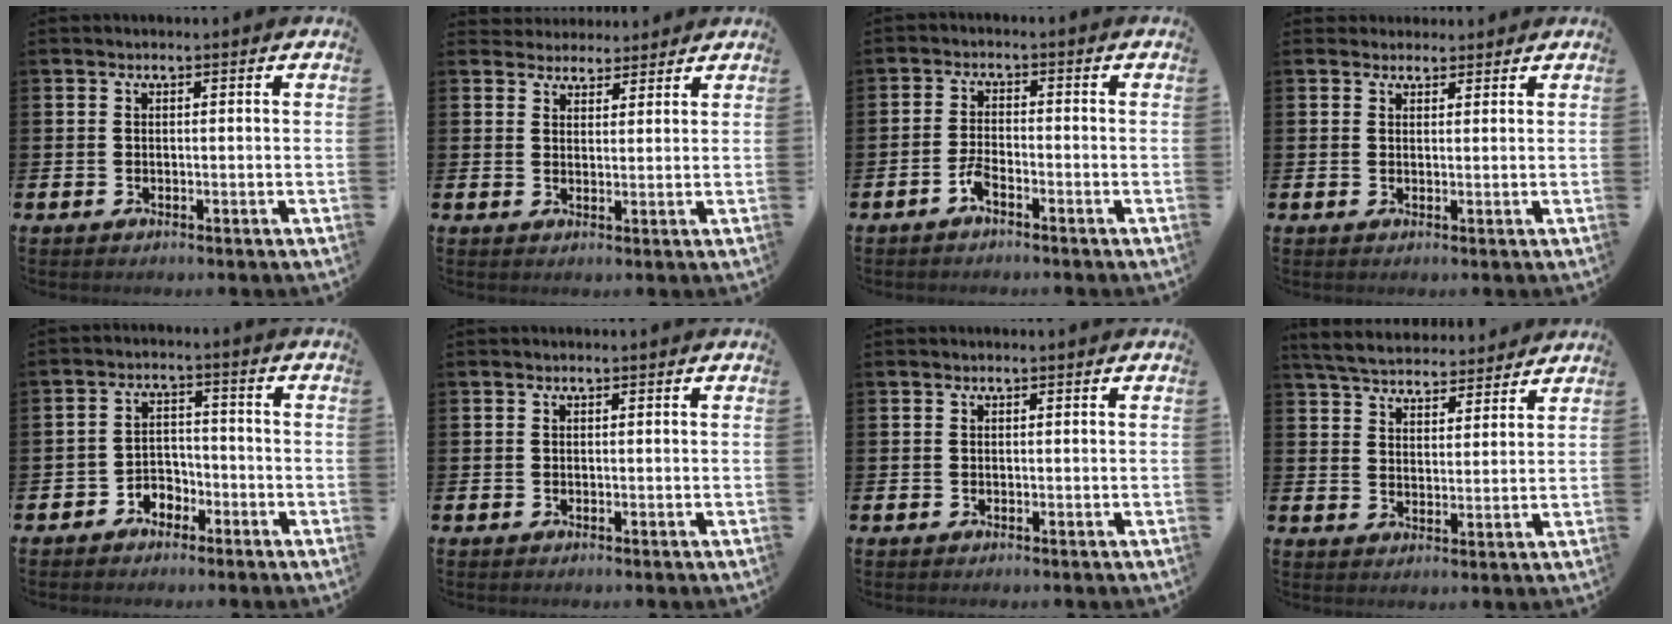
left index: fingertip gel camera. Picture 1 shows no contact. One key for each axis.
{"total": 3.5, "fx": 3.2, "fy": 1.2, "fz": -0.3, "tx": -0.005, "ty": -0.014, "tz": 0.060}
{"total": 2.5, "fx": -1.8, "fy": 0.7, "fz": 1.7, "tx": -0.033, "ty": 0.006, "tz": -0.034}
{"total": 2.3, "fx": 2.2, "fy": 0.9, "fz": -0.1, "tx": 0.013, "ty": -0.009, "tz": 0.038}
{"total": 3.0, "fx": -2.4, "fy": 1.7, "fz": 0.2, "tx": -0.017, "ty": 0.002, "tz": -0.055}
{"total": 0.0}
{"total": 0.0}
{"total": 5.7, "fx": 5.5, "fy": 1.2, "fz": 0.7, "tx": -0.043, "ty": -0.028, "tz": 0.100}